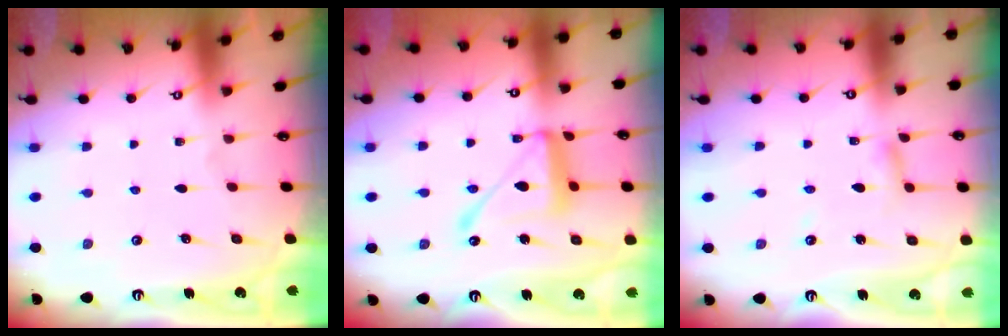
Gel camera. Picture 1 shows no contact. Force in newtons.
{"total": 14.0, "press": 13.9, "slide": 1.3}
{"total": 3.4, "press": 3.4, "slide": 0.3}